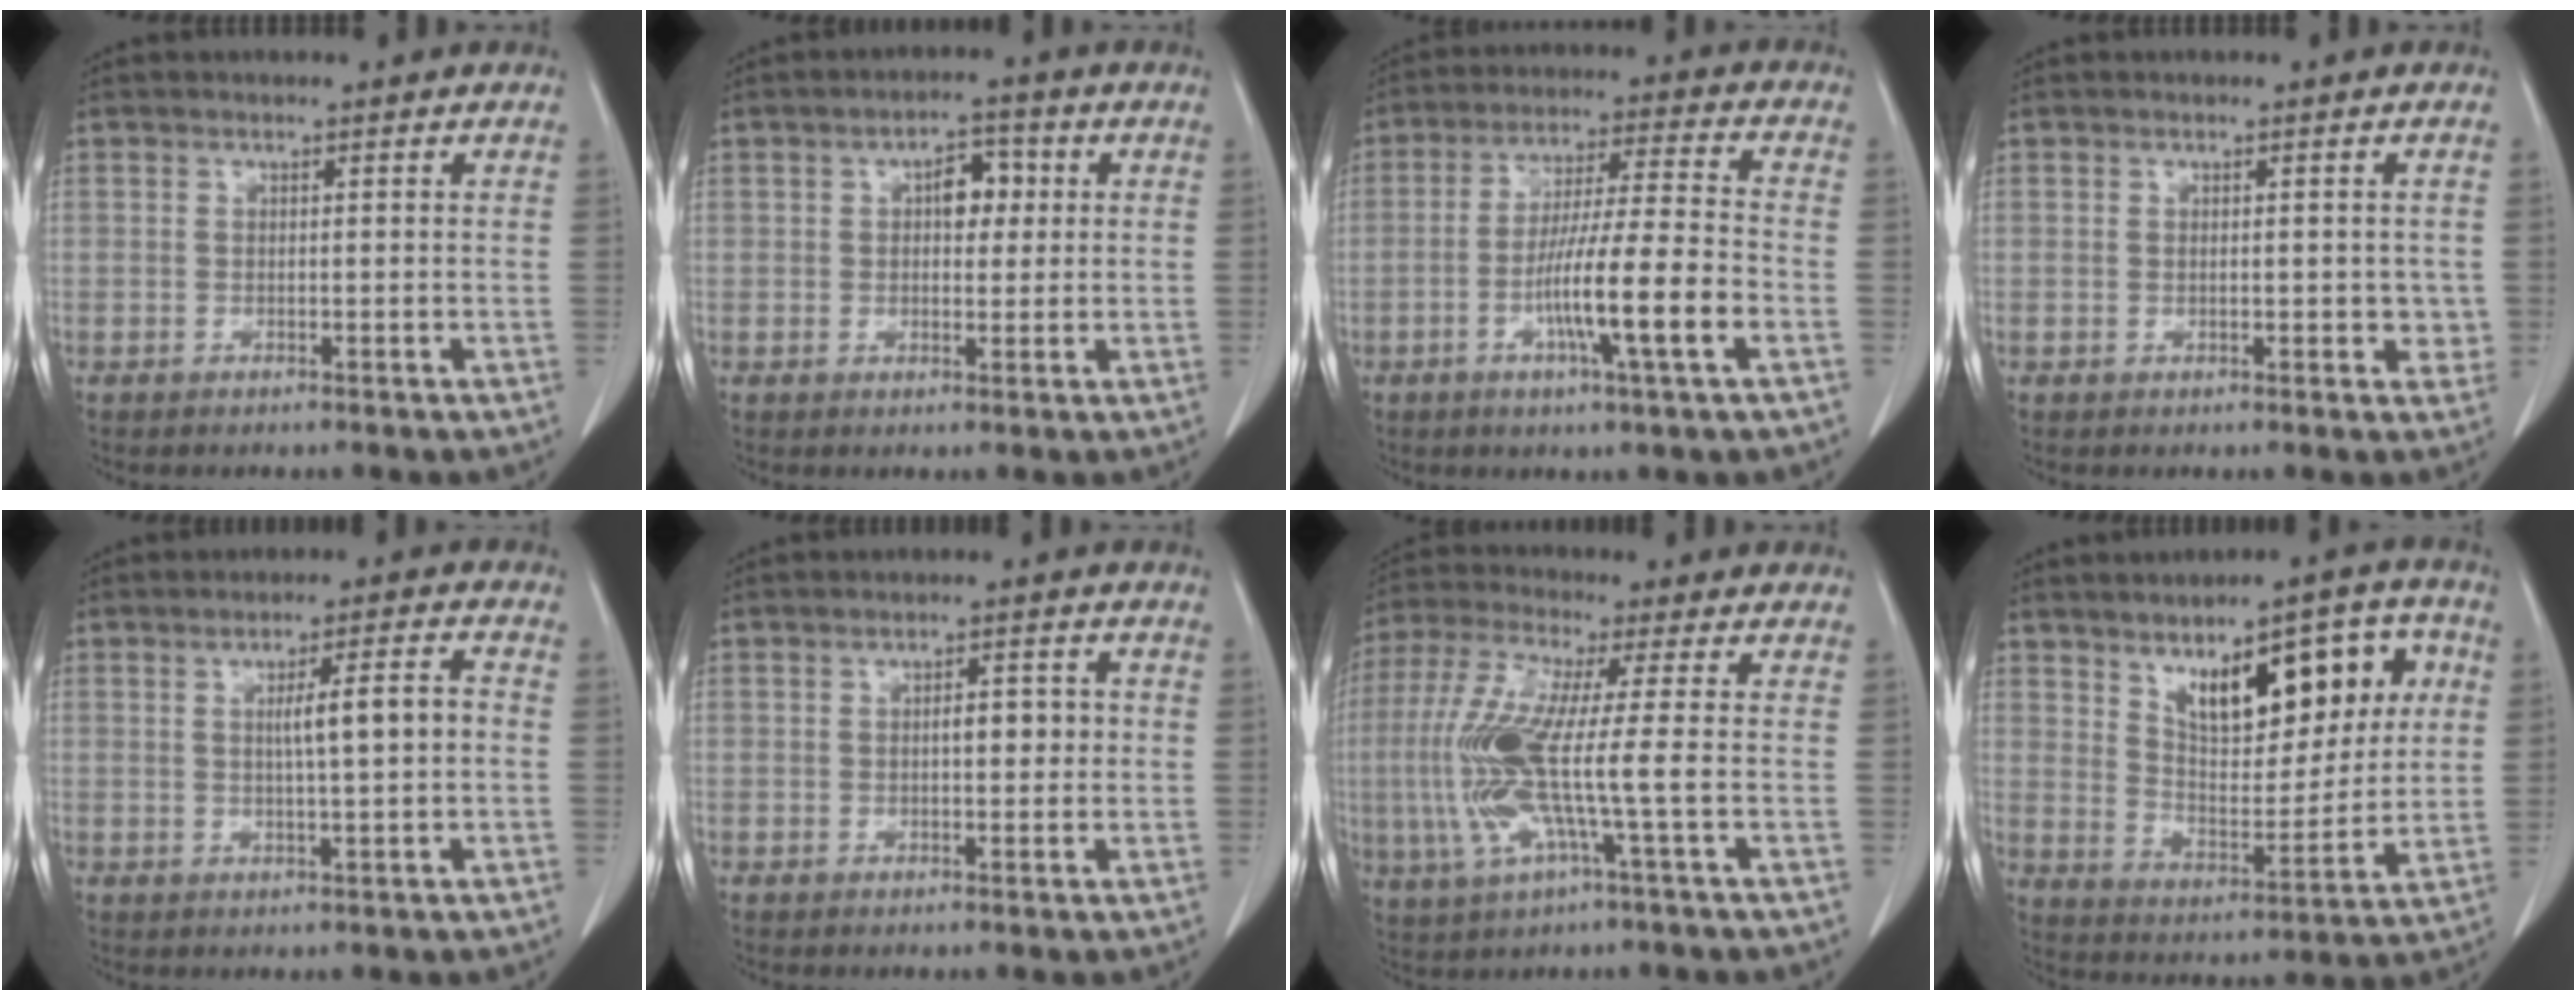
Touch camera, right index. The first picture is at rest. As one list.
[{"total": 4.5, "force": [1.0, 2.5, 3.6], "torque": [-0.051, 0.016, 0.013]}, {"total": 12.5, "force": [-4.2, -0.2, 11.8], "torque": [-0.207, -0.005, -0.078]}, {"total": 2.9, "force": [-0.2, 1.6, 2.4], "torque": [-0.018, 0.003, -0.001]}, {"total": 5.9, "force": [0.2, 0.4, 5.9], "torque": [-0.092, 0.009, 0.004]}, {"total": 3.2, "force": [0.2, 1.3, 2.9], "torque": [-0.043, 0.009, 0.001]}, {"total": 12.3, "force": [-1.6, 0.4, 12.2], "torque": [-0.266, -0.002, -0.039]}, {"total": 16.1, "force": [6.4, 6.7, 13.2], "torque": [-0.183, 0.029, 0.109]}]